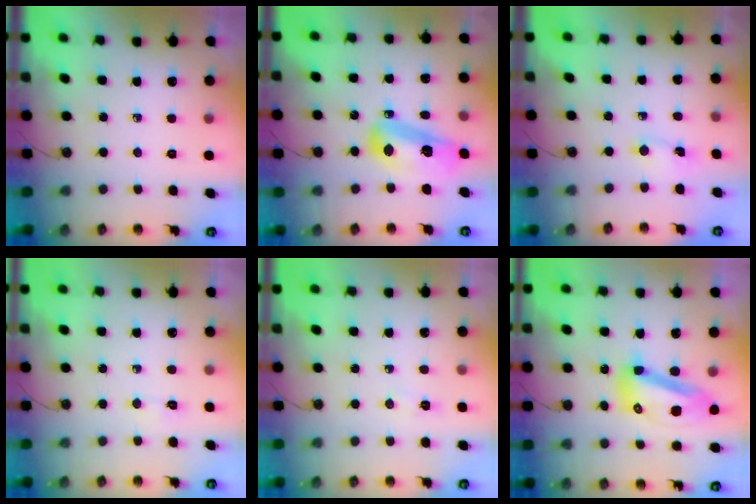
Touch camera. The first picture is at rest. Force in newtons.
{"total": 13.7, "press": 13.6, "slide": 1.5}
{"total": 1.1, "press": 1.0, "slide": 0.5}
{"total": 2.8, "press": 2.8, "slide": 0.4}
{"total": 4.0, "press": 3.9, "slide": 0.6}
{"total": 13.1, "press": 13.0, "slide": 1.5}